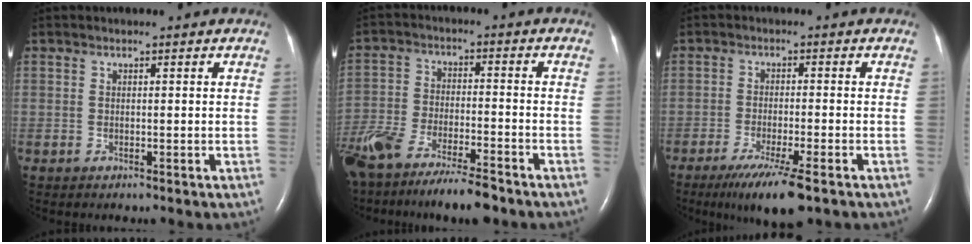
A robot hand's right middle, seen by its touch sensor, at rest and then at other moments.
{"total": 16.9, "force": [-13.4, 3.2, 9.7], "torque": [-0.208, -0.032, -0.230]}
{"total": 8.3, "force": [-5.4, 0.4, 6.3], "torque": [-0.109, -0.022, -0.085]}